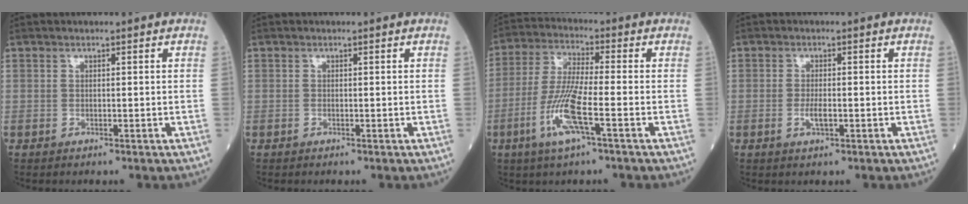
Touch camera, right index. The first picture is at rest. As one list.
[{"total": 0.0}, {"total": 9.6, "force": [-3.7, 0.4, 8.9], "torque": [-0.186, -0.010, -0.077]}, {"total": 2.2, "force": [-0.6, 0.6, 2.1], "torque": [-0.042, -0.001, -0.008]}]